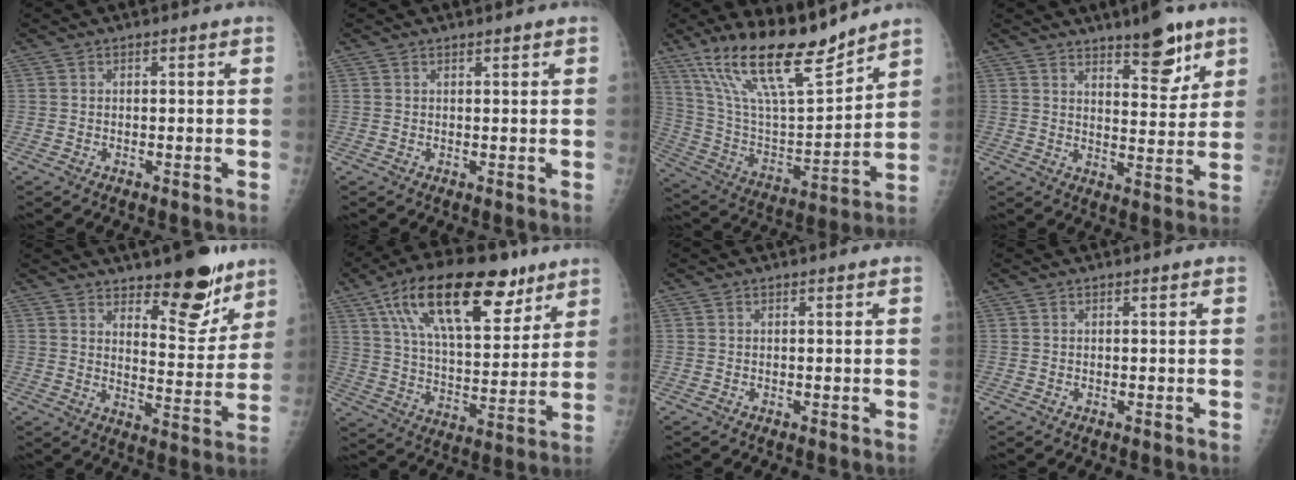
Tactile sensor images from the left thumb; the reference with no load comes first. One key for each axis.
{"total": 0.6, "fx": 0.5, "fy": 0.1, "fz": 0.3, "tx": -0.005, "ty": -0.003, "tz": 0.010}
{"total": 20.1, "fx": 15.4, "fy": 4.5, "fz": 12.0, "tx": -0.186, "ty": -0.078, "tz": 0.289}
{"total": 9.6, "fx": 6.5, "fy": 3.2, "fz": 6.4, "tx": -0.067, "ty": -0.043, "tz": 0.097}
{"total": 12.5, "fx": 9.0, "fy": 4.6, "fz": 7.4, "tx": -0.061, "ty": -0.070, "tz": 0.138}
{"total": 23.3, "fx": 12.6, "fy": 10.6, "fz": 16.4, "tx": -0.243, "ty": -0.025, "tz": 0.214}
{"total": 0.0}
{"total": 0.0}